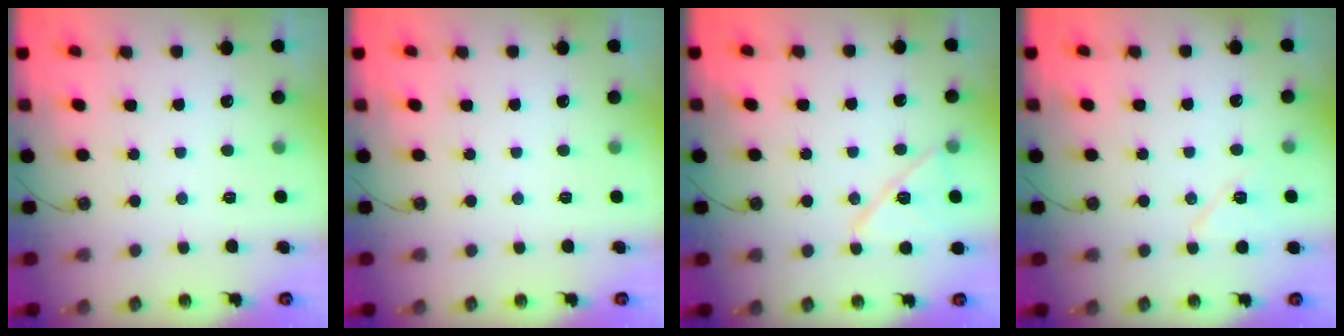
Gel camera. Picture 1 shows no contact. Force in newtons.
{"total": 0.0}
{"total": 12.1, "press": 12.1, "slide": 0.6}
{"total": 6.8, "press": 6.7, "slide": 0.8}